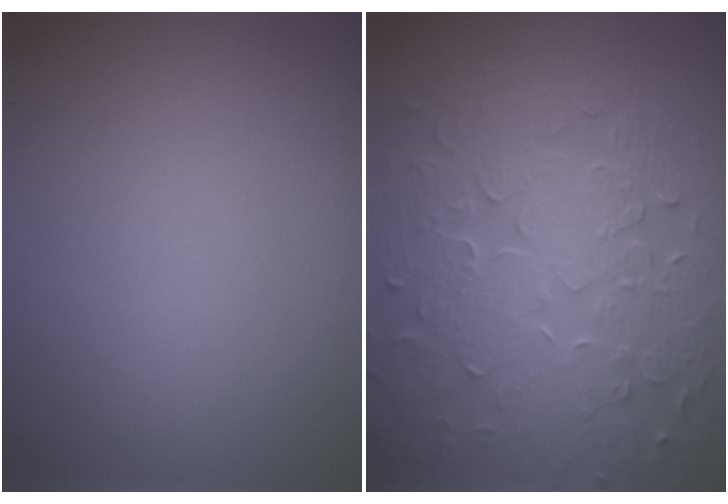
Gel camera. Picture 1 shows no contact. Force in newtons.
{"total": 8.5, "press": 6.1, "slide": 5.9}